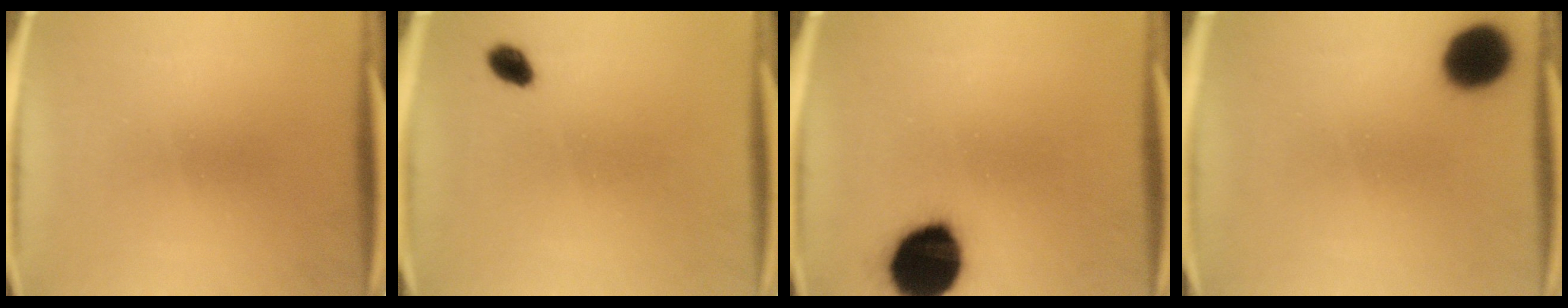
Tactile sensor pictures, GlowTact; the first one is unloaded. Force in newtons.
{"total": 2.9}
{"total": 18.2}
{"total": 10.8}